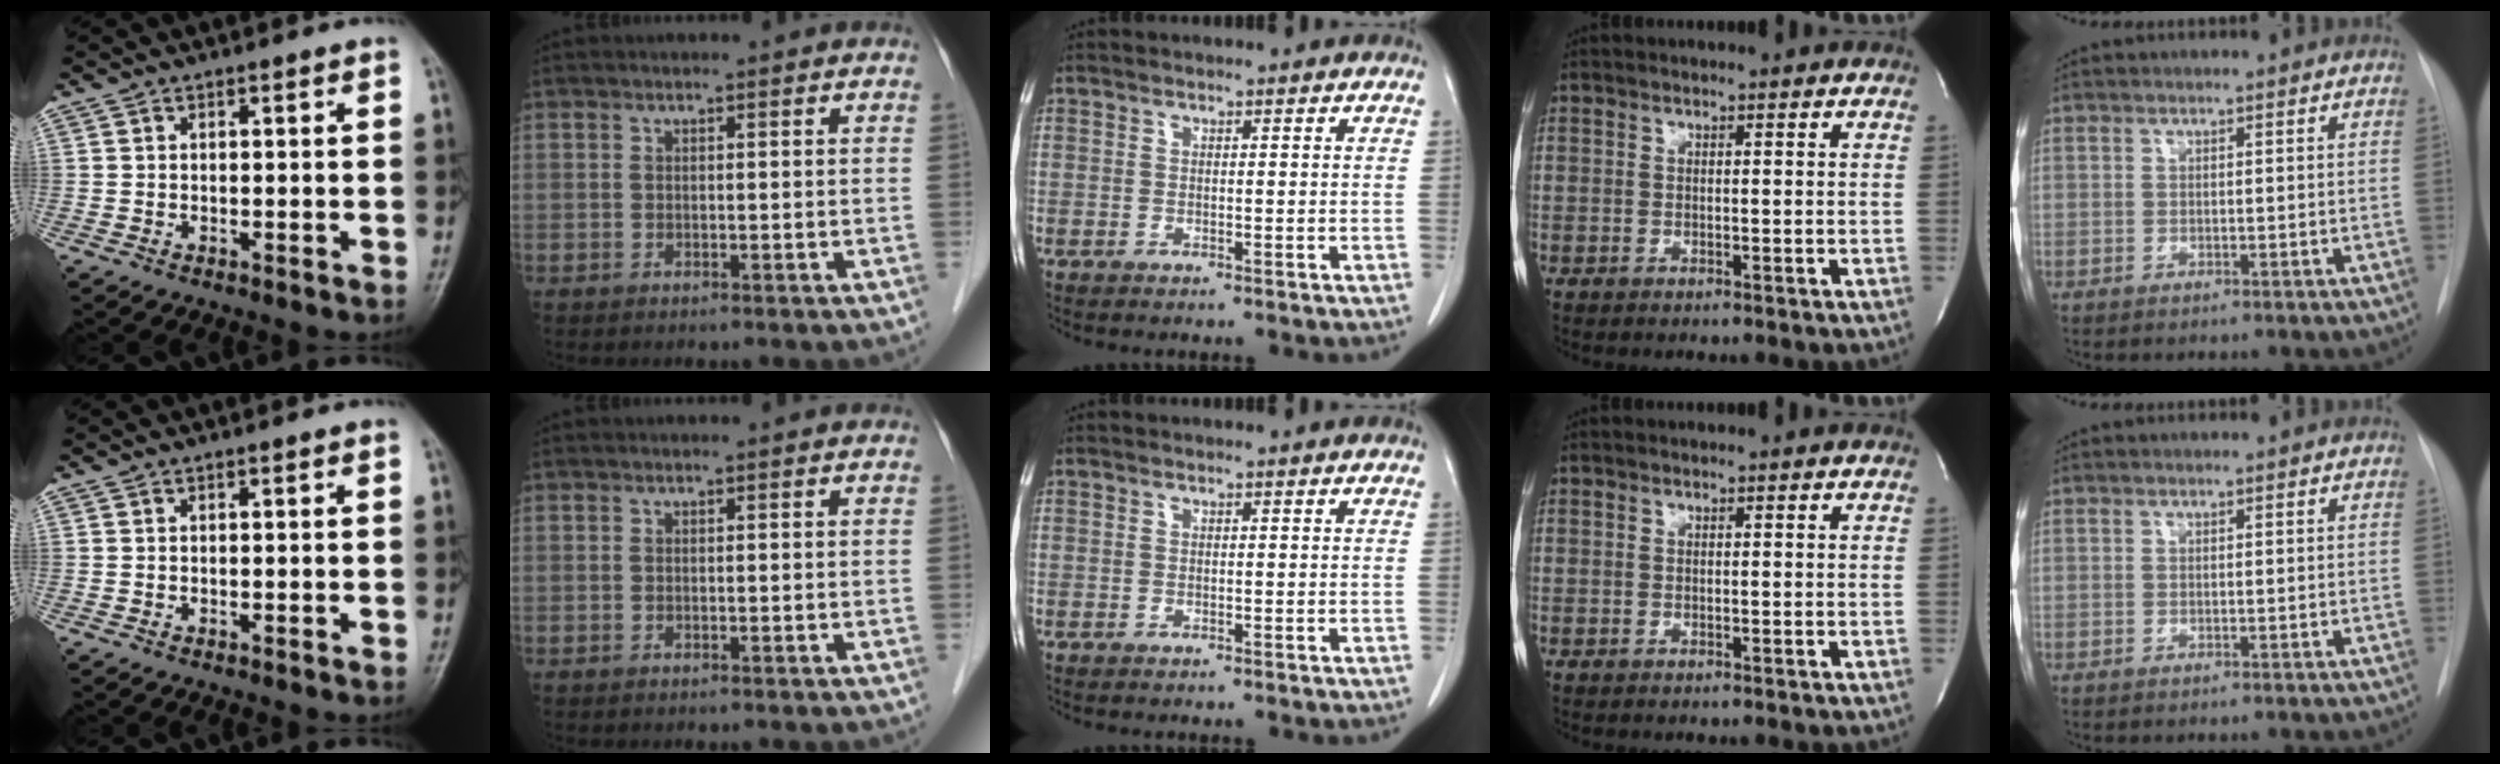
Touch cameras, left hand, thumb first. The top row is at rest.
{}